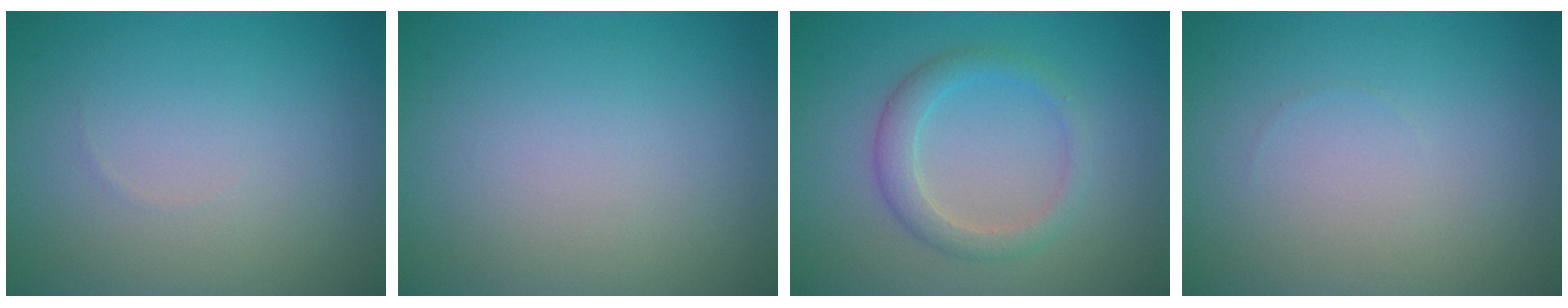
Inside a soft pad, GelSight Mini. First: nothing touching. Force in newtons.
{"total": 0.0}
{"total": 2.7, "press": 2.7, "slide": 0.2}
{"total": 0.0}